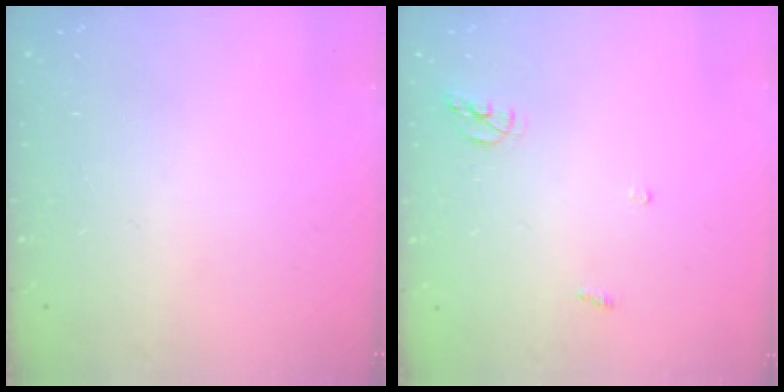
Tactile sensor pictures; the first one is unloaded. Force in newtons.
{"total": 5.6, "press": 5.6, "slide": 0.4}